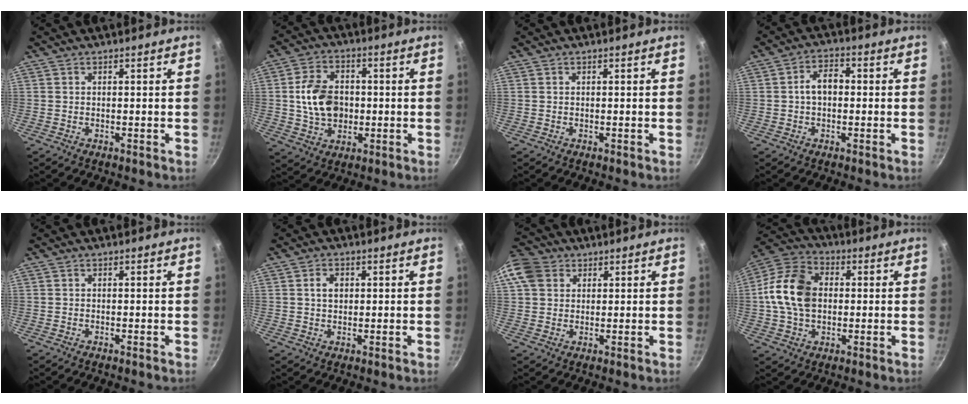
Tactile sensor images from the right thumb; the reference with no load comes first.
{"total": 10.7, "force": [0.1, 7.9, 7.1], "torque": [-0.108, 0.010, 0.002]}
{"total": 0.0}
{"total": 5.1, "force": [0.0, 3.4, 3.8], "torque": [-0.047, 0.020, -0.008]}
{"total": 0.0}
{"total": 3.0, "force": [0.6, 2.2, 1.9], "torque": [-0.020, 0.003, 0.010]}
{"total": 9.0, "force": [3.0, 7.3, 4.1], "torque": [-0.072, 0.012, 0.046]}
{"total": 14.0, "force": [0.6, 10.1, 9.7], "torque": [-0.164, 0.020, -0.005]}